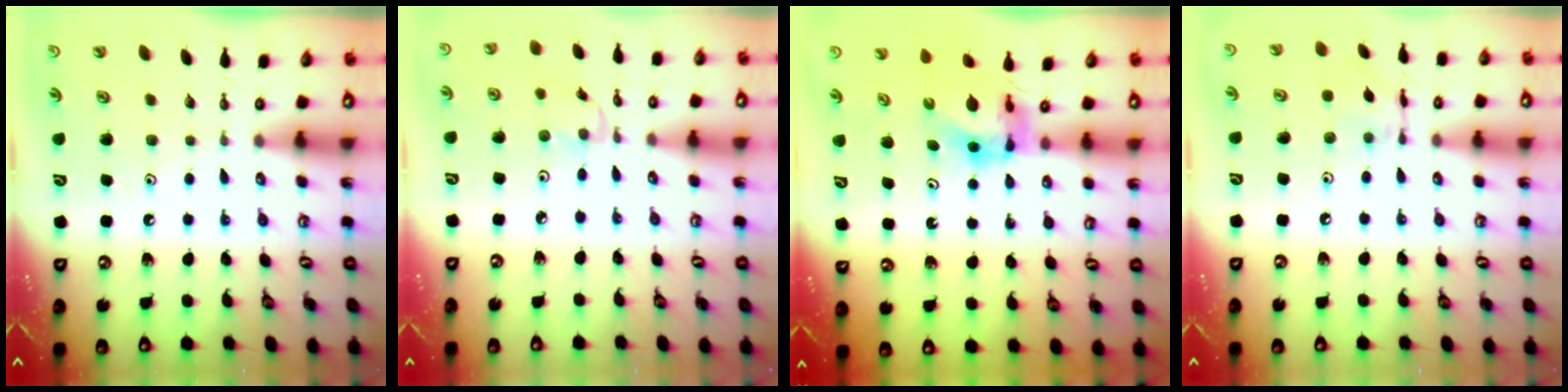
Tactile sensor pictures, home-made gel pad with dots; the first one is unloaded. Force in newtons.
{"total": 2.6, "press": 2.6, "slide": 0.3}
{"total": 6.8, "press": 6.8, "slide": 0.5}
{"total": 7.2, "press": 7.2, "slide": 0.2}